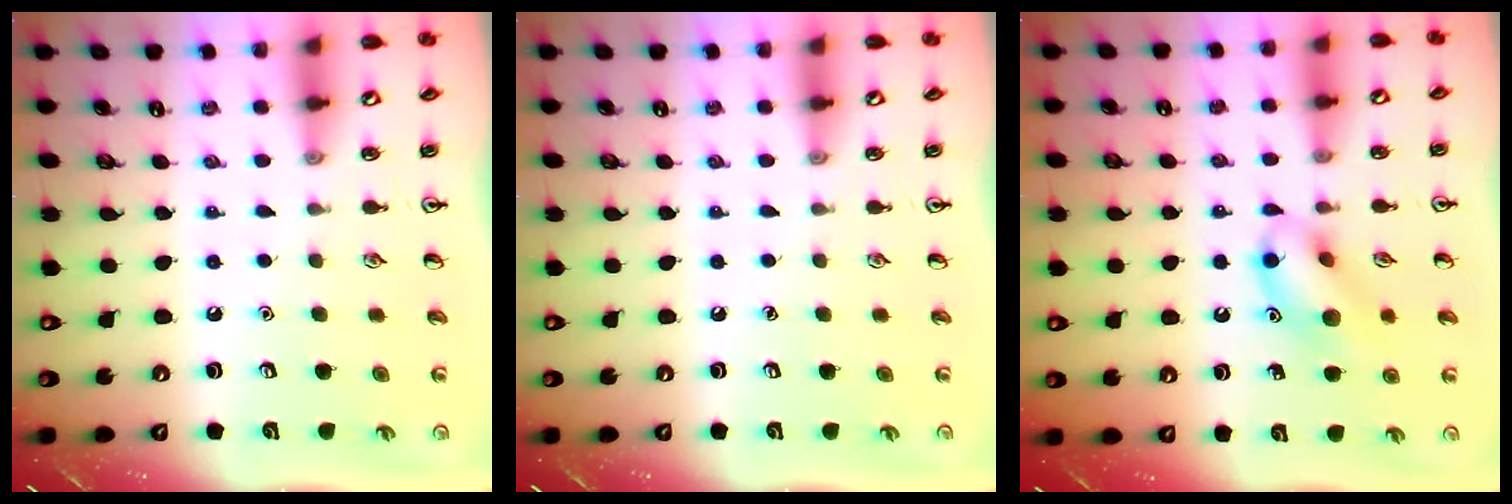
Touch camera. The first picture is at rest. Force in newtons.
{"total": 0.0}
{"total": 11.8, "press": 11.8, "slide": 1.3}